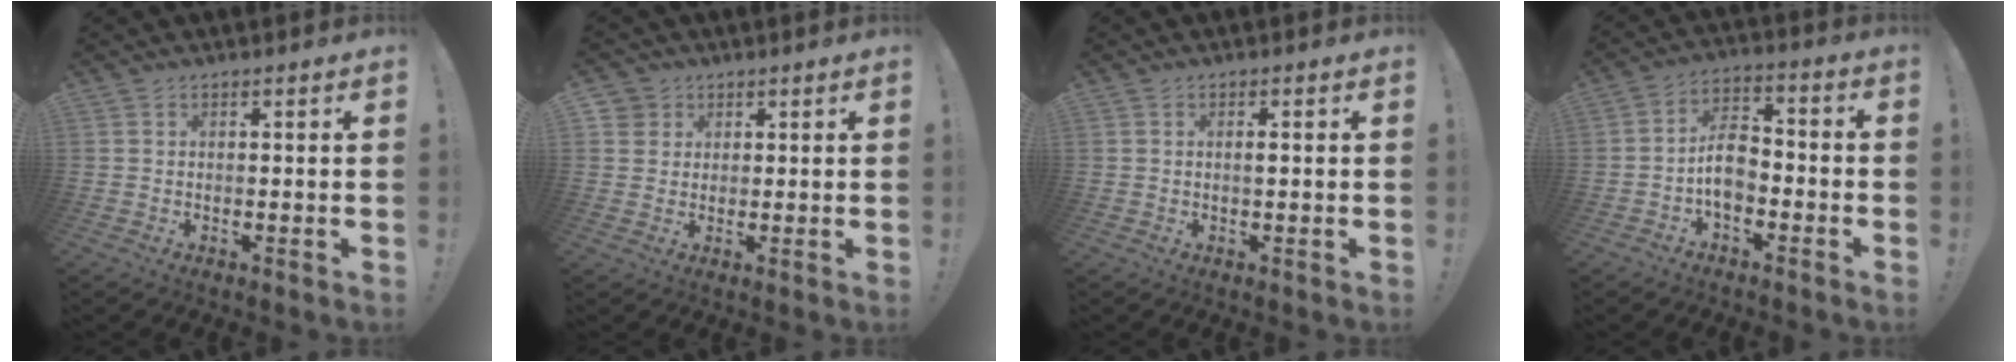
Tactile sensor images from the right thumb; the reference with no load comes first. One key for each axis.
{"total": 3.5, "fx": 1.6, "fy": 3.1, "fz": 0.4, "tx": -0.003, "ty": -0.007, "tz": 0.030}
{"total": 1.0, "fx": 0.1, "fy": 0.0, "fz": 1.0, "tx": -0.004, "ty": -0.005, "tz": -0.003}
{"total": 8.9, "fx": -2.8, "fy": 5.6, "fz": 6.3, "tx": -0.120, "ty": 0.016, "tz": -0.049}